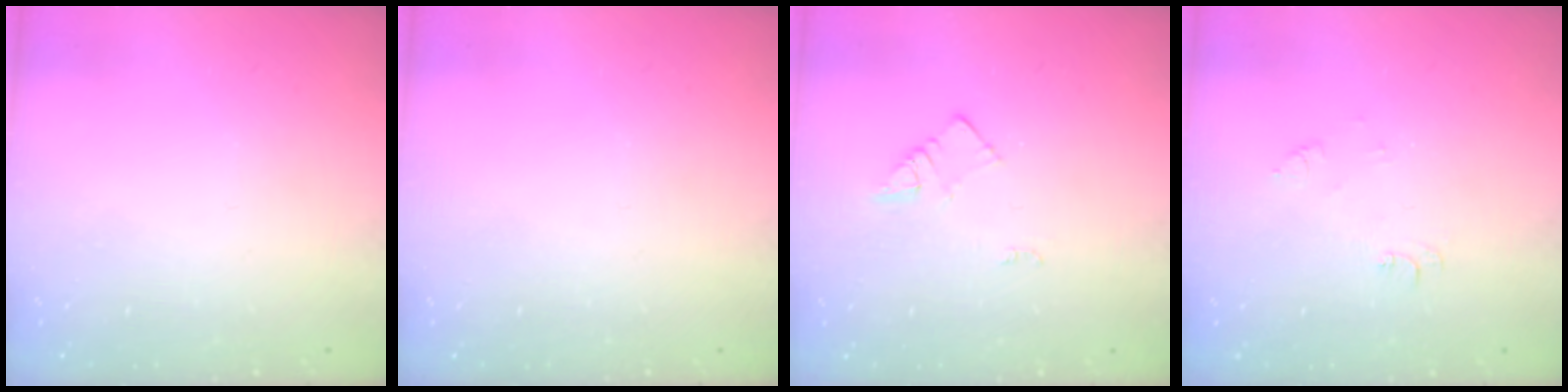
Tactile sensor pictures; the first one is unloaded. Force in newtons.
{"total": 0.0}
{"total": 2.3, "press": 2.3, "slide": 0.3}
{"total": 4.9, "press": 4.9, "slide": 0.7}